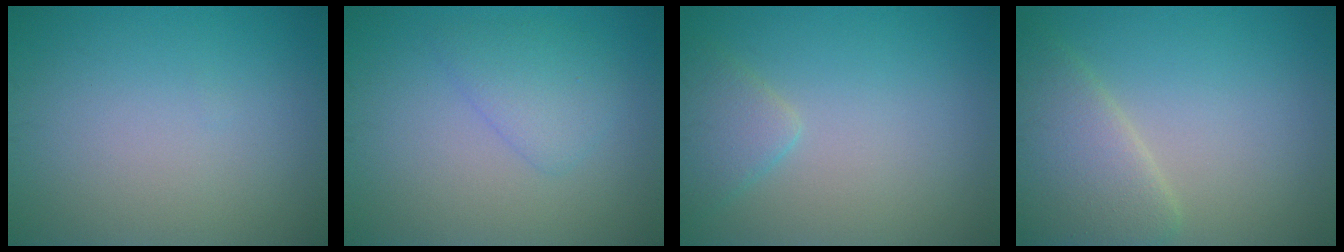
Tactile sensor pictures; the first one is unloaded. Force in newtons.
{"total": 2.5, "press": 2.4, "slide": 0.2}
{"total": 2.4, "press": 2.4, "slide": 0.2}
{"total": 5.2, "press": 5.2, "slide": 0.3}